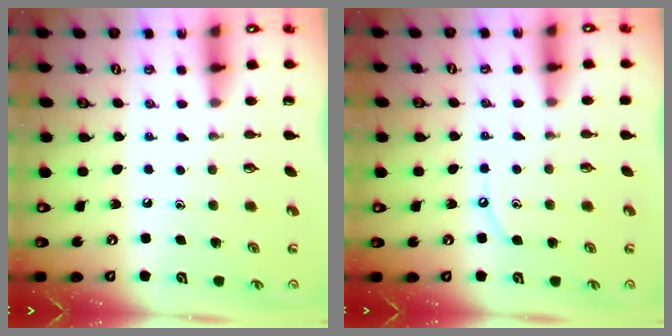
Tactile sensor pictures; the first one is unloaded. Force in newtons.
{"total": 4.2, "press": 4.2, "slide": 0.6}